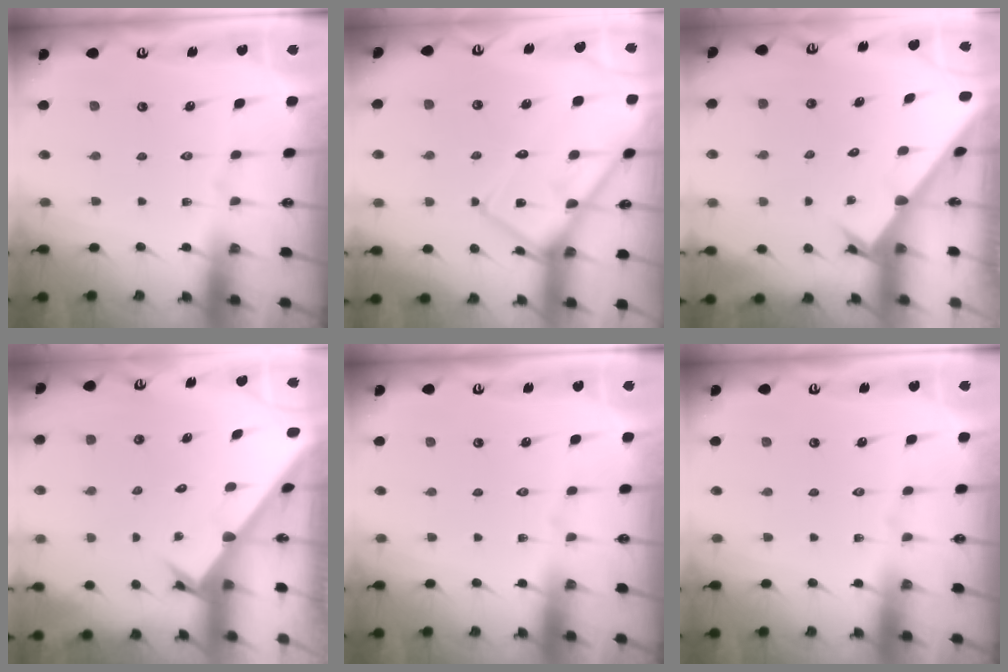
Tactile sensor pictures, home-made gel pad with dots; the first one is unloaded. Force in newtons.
{"total": 14.0, "press": 14.0, "slide": 1.6}
{"total": 2.2, "press": 2.2, "slide": 0.1}
{"total": 2.6, "press": 2.5, "slide": 0.3}
{"total": 0.0}
{"total": 0.0}